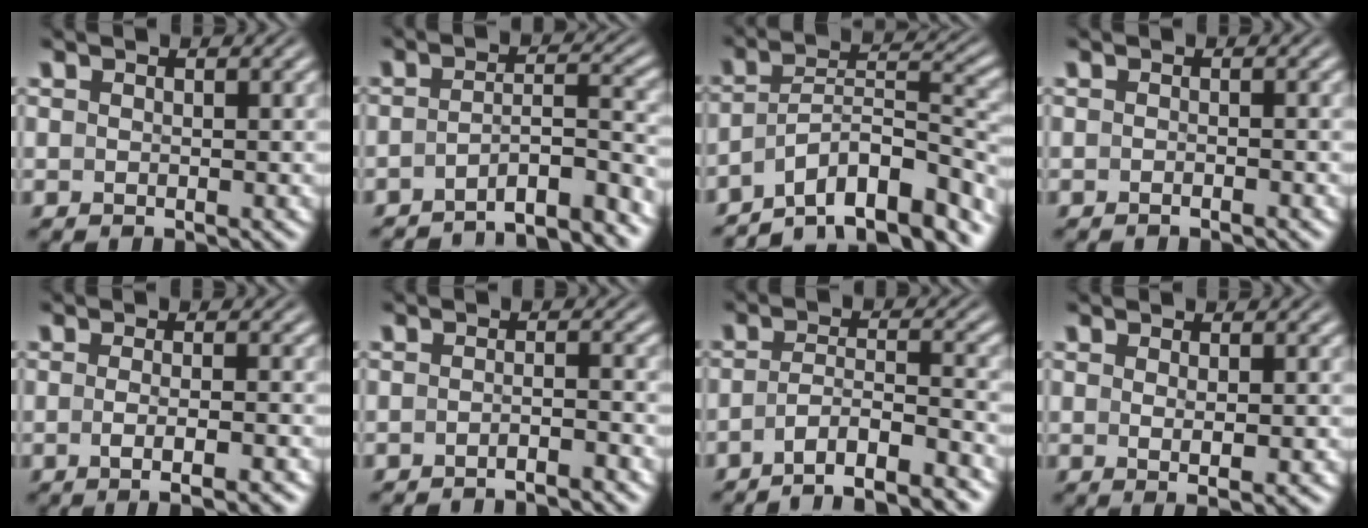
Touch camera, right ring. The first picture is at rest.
{"total": 7.8, "force": [-7.1, 1.7, 2.7], "torque": [-0.035, -0.032, -0.101]}
{"total": 13.4, "force": [-9.6, 6.7, 6.4], "torque": [-0.108, -0.041, -0.141]}
{"total": 0.9, "force": [-0.8, -0.4, 0.2], "torque": [-0.002, 0.001, -0.017]}
{"total": 3.5, "force": [-2.3, -0.3, 2.7], "torque": [-0.044, -0.014, -0.029]}
{"total": 2.9, "force": [-2.8, -0.3, 0.7], "torque": [-0.010, -0.006, -0.045]}
{"total": 7.2, "force": [-5.9, 2.8, 2.9], "torque": [-0.060, -0.035, -0.086]}
{"total": 1.9, "force": [-0.3, -0.5, 1.8], "torque": [-0.033, -0.015, 0.004]}